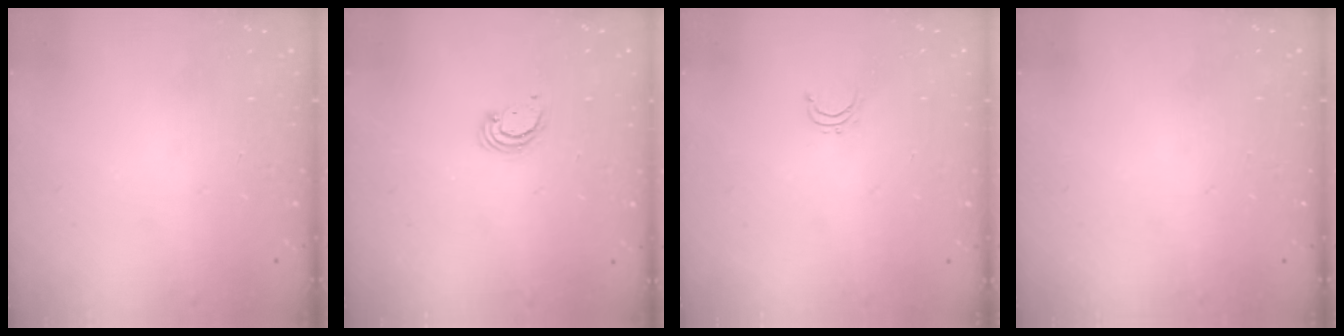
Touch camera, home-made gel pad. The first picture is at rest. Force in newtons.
{"total": 2.6, "press": 2.6, "slide": 0.3}
{"total": 3.7, "press": 3.7, "slide": 0.3}
{"total": 0.0}